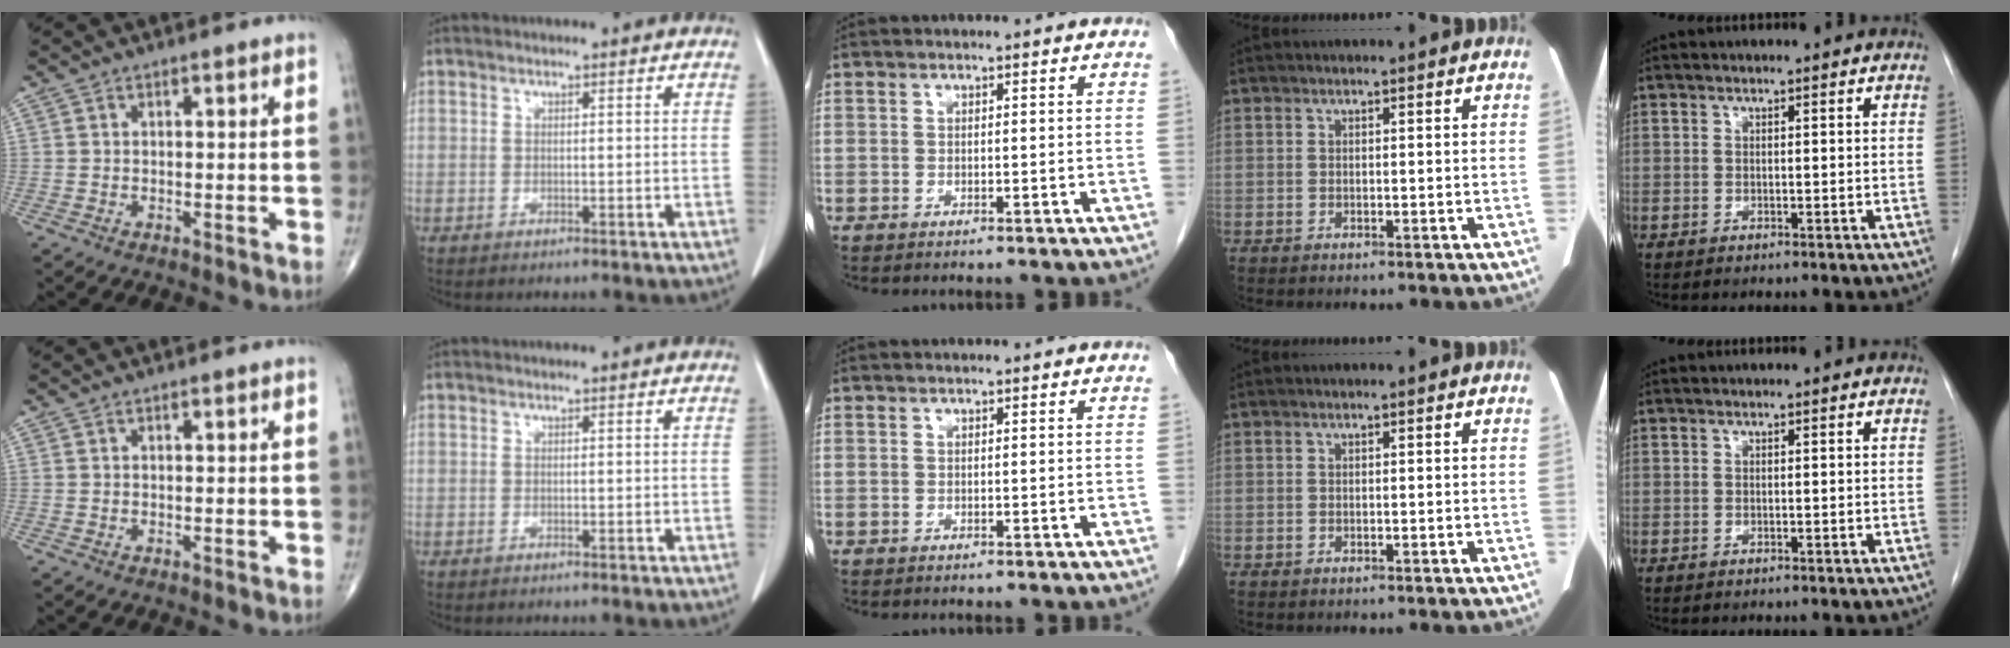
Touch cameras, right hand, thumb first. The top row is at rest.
{}